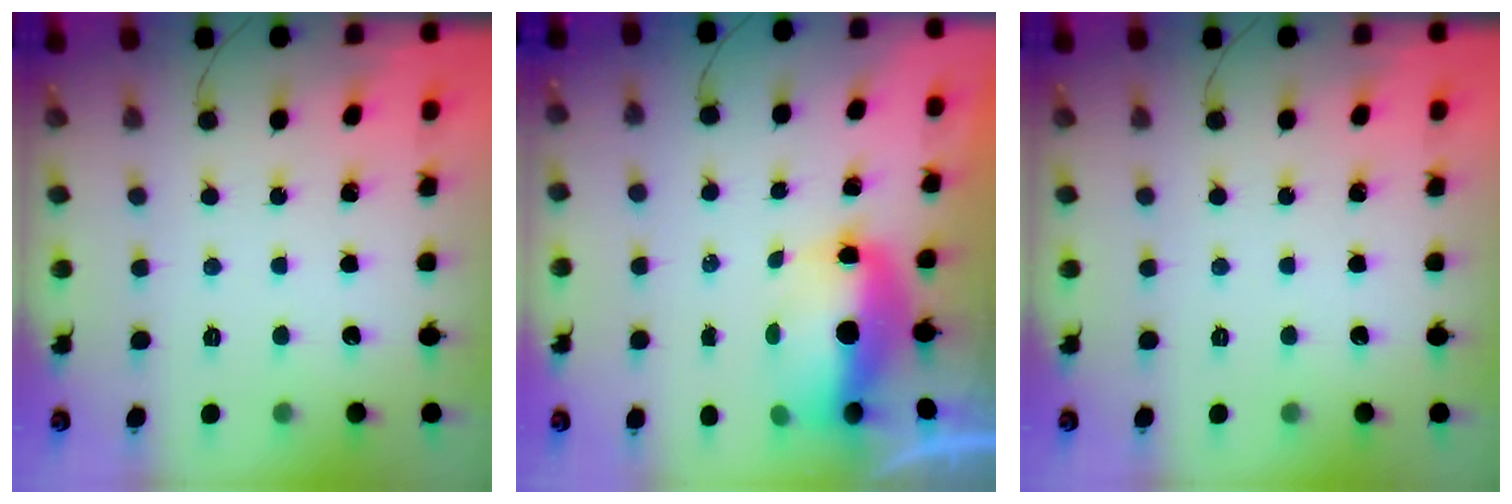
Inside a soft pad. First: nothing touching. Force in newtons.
{"total": 7.8, "press": 7.7, "slide": 1.4}
{"total": 0.0}